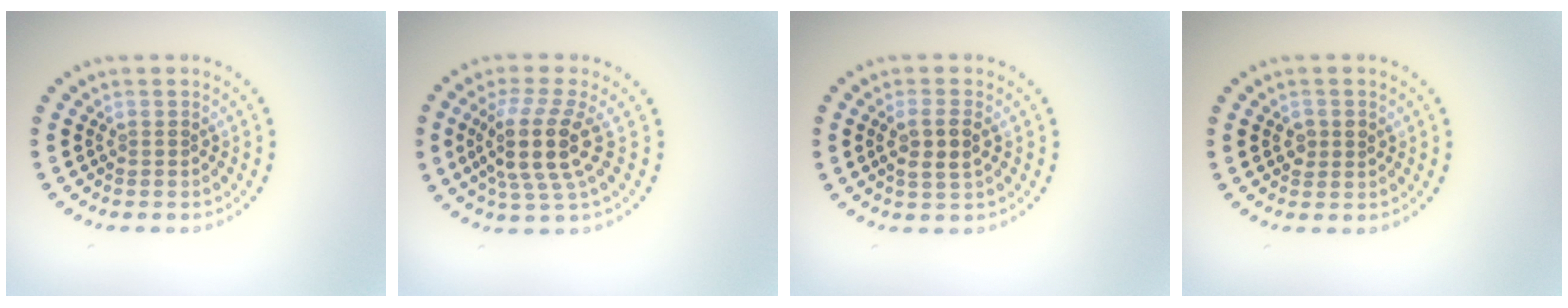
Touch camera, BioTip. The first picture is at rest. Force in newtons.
{"total": 4.8, "press": 3.9, "slide": 2.9}
{"total": 2.6, "press": 2.4, "slide": 0.9}
{"total": 1.5, "press": 1.5, "slide": 0.2}